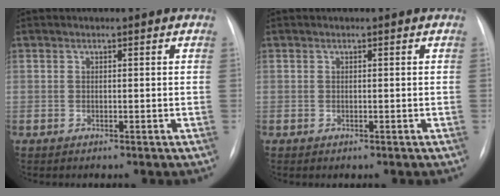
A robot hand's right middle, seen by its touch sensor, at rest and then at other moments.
{"total": 0.0}